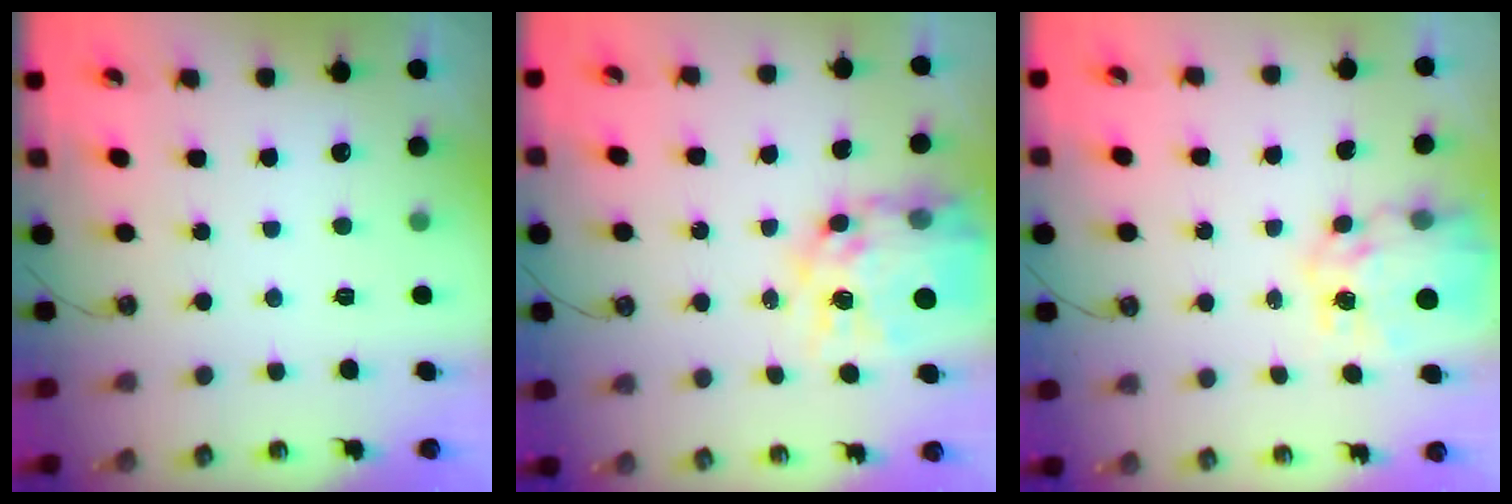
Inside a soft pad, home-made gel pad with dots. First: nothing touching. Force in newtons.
{"total": 17.0, "press": 16.9, "slide": 1.7}
{"total": 10.2, "press": 10.1, "slide": 0.9}